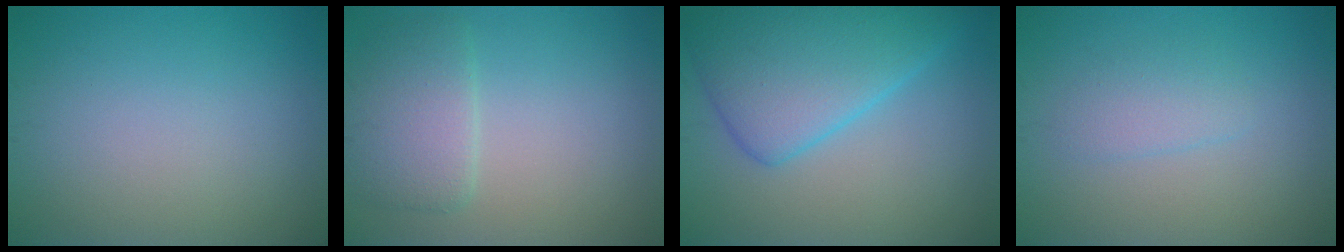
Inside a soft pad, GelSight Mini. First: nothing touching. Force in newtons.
{"total": 3.7, "press": 3.7, "slide": 0.1}
{"total": 7.4, "press": 7.4, "slide": 0.5}
{"total": 1.8, "press": 1.8, "slide": 0.2}